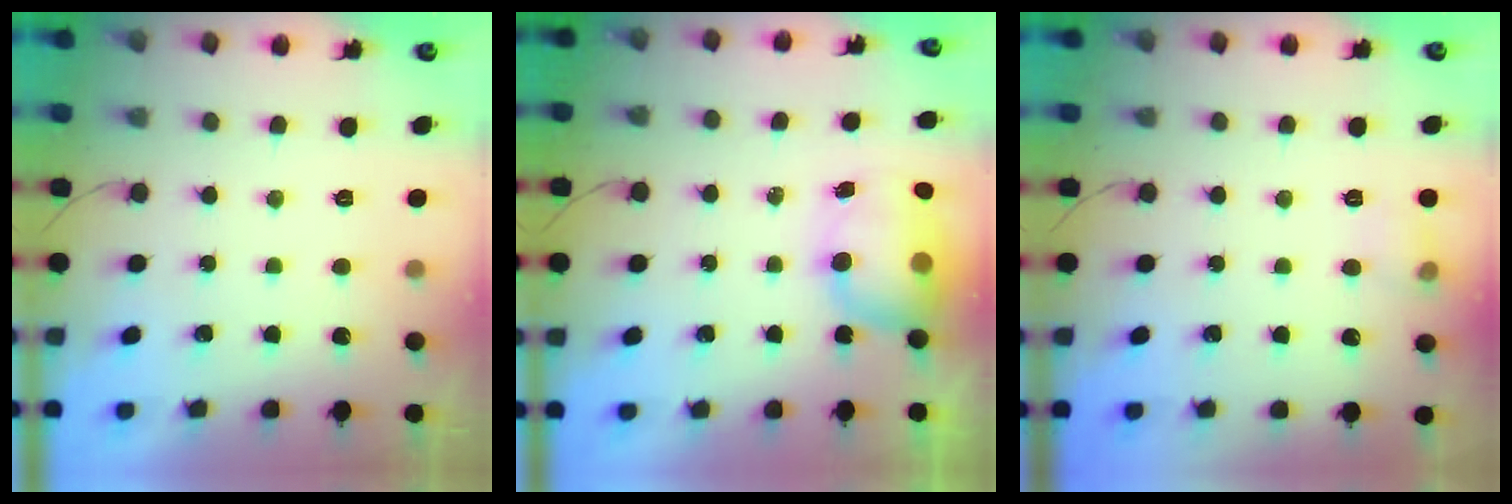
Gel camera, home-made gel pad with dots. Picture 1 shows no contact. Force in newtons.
{"total": 8.2, "press": 7.9, "slide": 2.0}
{"total": 5.5, "press": 5.3, "slide": 1.6}